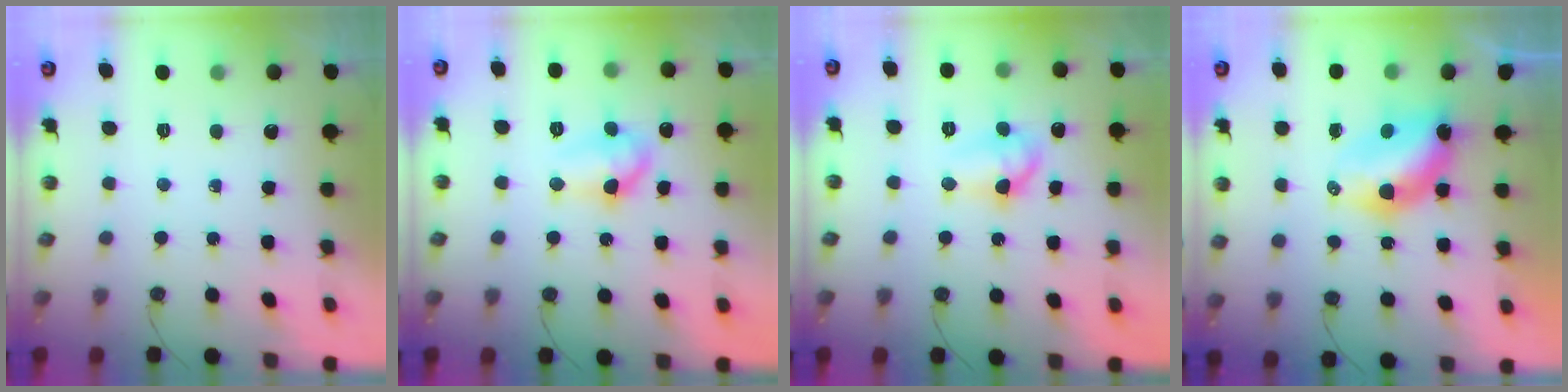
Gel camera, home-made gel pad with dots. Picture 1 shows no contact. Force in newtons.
{"total": 8.8, "press": 8.8, "slide": 1.0}
{"total": 8.4, "press": 8.3, "slide": 0.9}
{"total": 7.2, "press": 7.2, "slide": 0.3}